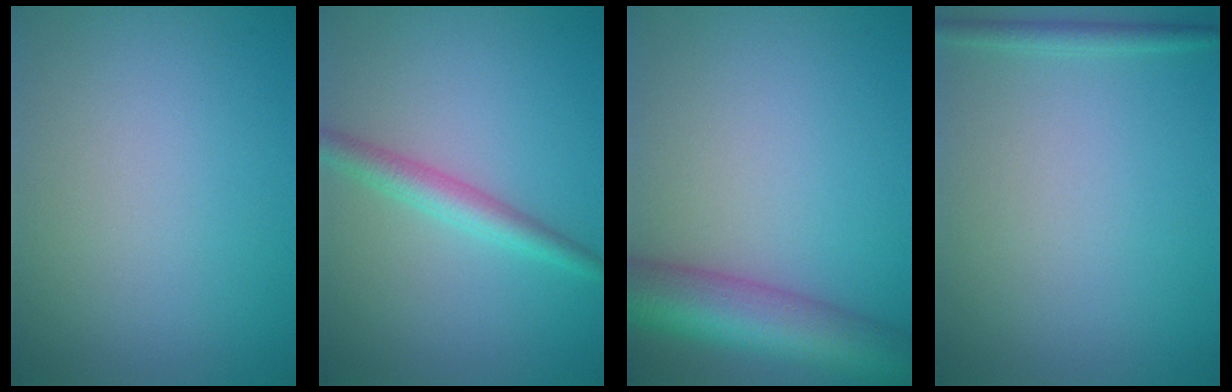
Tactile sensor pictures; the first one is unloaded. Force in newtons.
{"total": 2.7, "press": 2.7, "slide": 0.1}
{"total": 8.2, "press": 8.2, "slide": 0.4}
{"total": 1.3, "press": 1.3, "slide": 0.1}